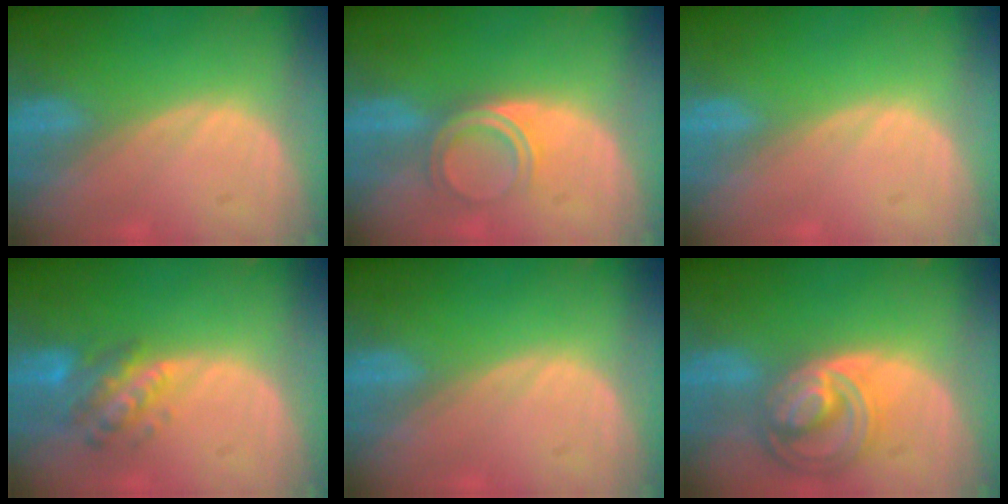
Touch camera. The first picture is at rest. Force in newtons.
{"total": 4.8, "press": 4.1, "slide": 2.6}
{"total": 0.0}
{"total": 6.2, "press": 6.0, "slide": 1.5}
{"total": 0.0}
{"total": 8.7, "press": 7.5, "slide": 4.3}